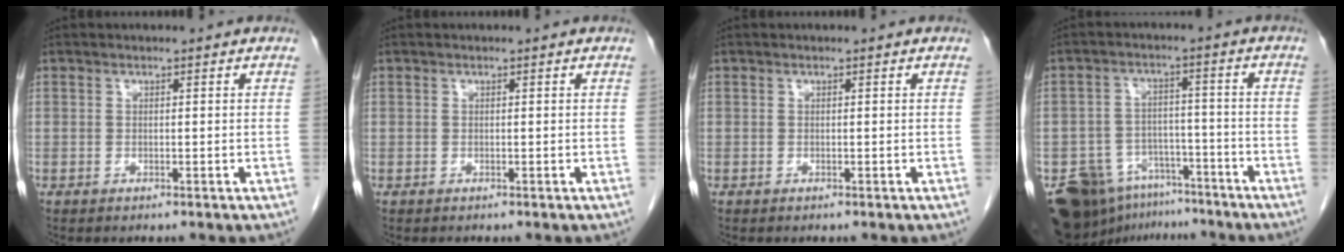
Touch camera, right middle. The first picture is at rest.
{"total": 0.0}
{"total": 0.0}
{"total": 12.7, "force": [-9.7, 7.3, 4.0], "torque": [-0.067, 0.023, -0.147]}